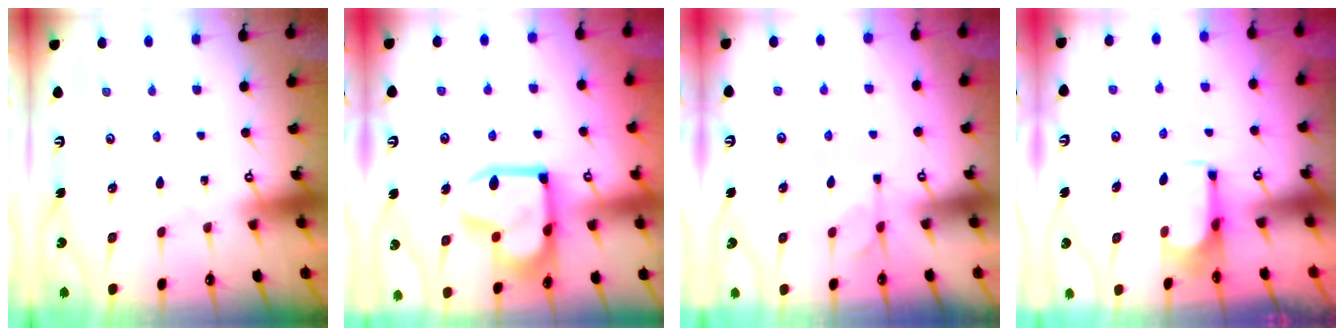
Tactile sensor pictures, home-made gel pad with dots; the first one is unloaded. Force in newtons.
{"total": 13.5, "press": 13.4, "slide": 1.7}
{"total": 4.5, "press": 4.4, "slide": 1.2}
{"total": 3.7, "press": 3.6, "slide": 1.0}